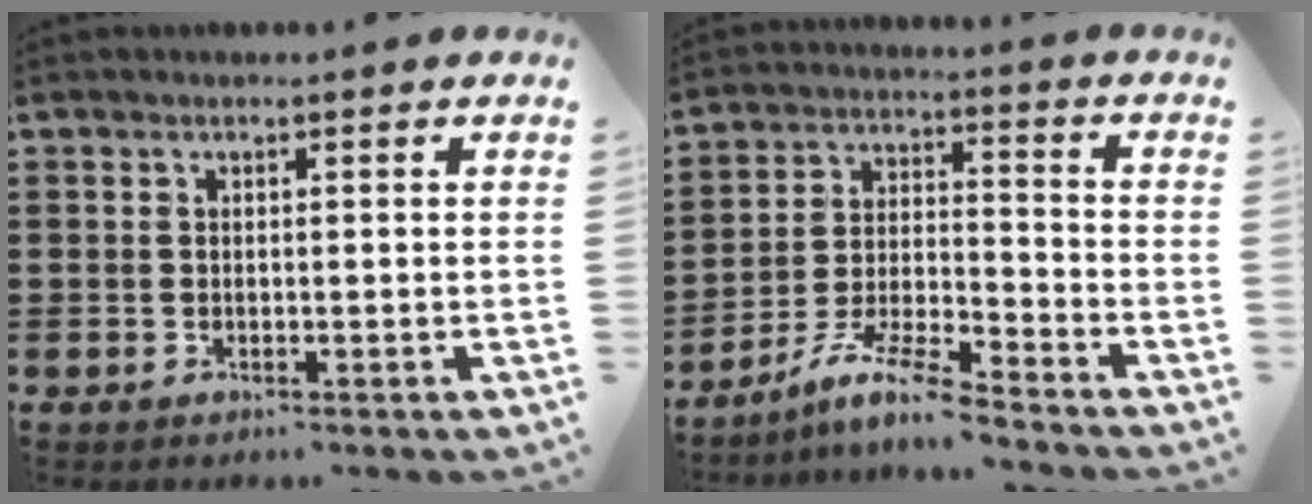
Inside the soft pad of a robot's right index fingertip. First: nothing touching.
{"total": 8.2, "force": [-7.2, 0.3, 4.0], "torque": [-0.087, 0.000, -0.142]}